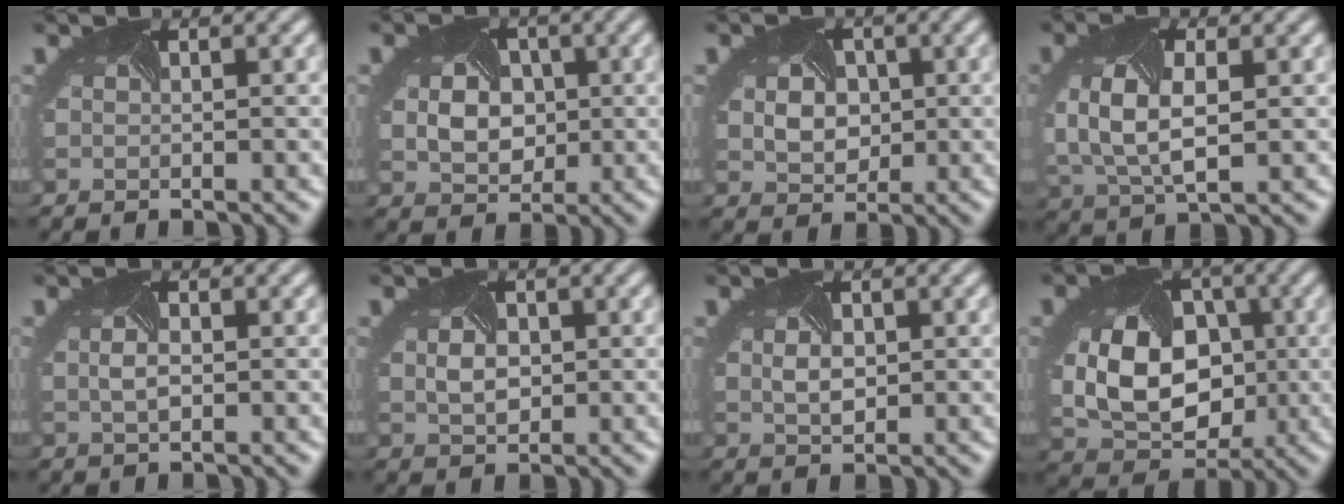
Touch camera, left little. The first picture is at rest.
{"total": 5.3, "force": [0.2, 4.3, 3.2], "torque": [-0.053, 0.002, -0.004]}
{"total": 4.3, "force": [0.5, 3.5, 2.6], "torque": [-0.044, 0.005, 0.000]}
{"total": 6.2, "force": [0.1, 3.6, 5.0], "torque": [-0.118, -0.008, 0.003]}
{"total": 1.6, "force": [0.0, 0.9, 1.3], "torque": [-0.033, -0.006, 0.005]}
{"total": 2.9, "force": [0.4, 2.2, 1.8], "torque": [-0.030, 0.004, 0.009]}
{"total": 2.1, "force": [0.3, 1.5, 1.5], "torque": [-0.037, -0.004, 0.015]}
{"total": 9.4, "force": [-0.5, 7.0, 6.2], "torque": [-0.120, -0.024, 0.002]}